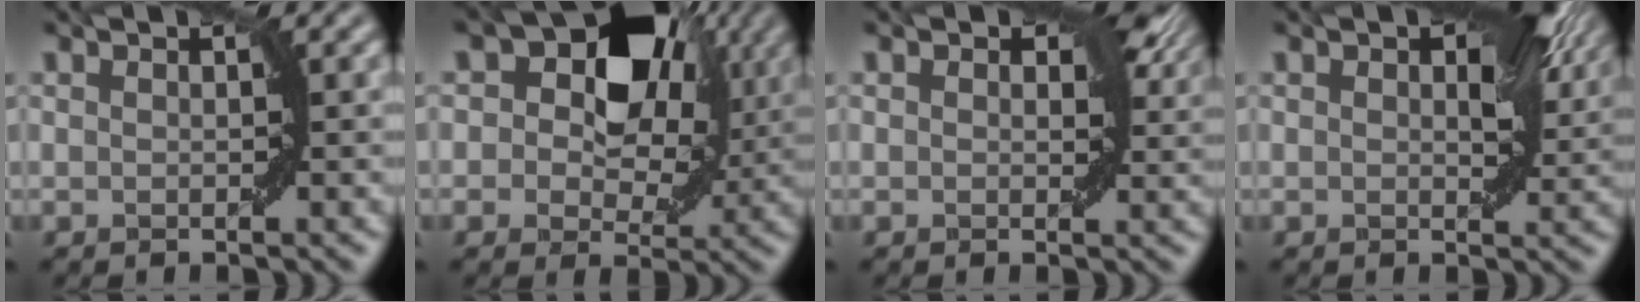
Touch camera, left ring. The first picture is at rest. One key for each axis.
{"total": 10.8, "fx": 3.4, "fy": 7.2, "fz": 7.3, "tx": -0.086, "ty": 0.012, "tz": 0.033}
{"total": 4.2, "fx": 1.7, "fy": 2.4, "fz": 3.0, "tx": -0.033, "ty": 0.000, "tz": 0.022}
{"total": 5.9, "fx": 2.0, "fy": 3.0, "fz": 4.7, "tx": -0.061, "ty": 0.002, "tz": 0.030}